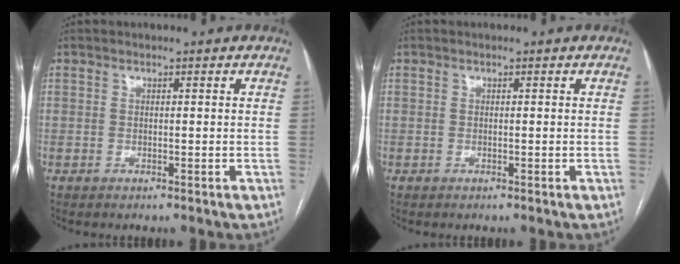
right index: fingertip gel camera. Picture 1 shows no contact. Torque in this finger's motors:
{"motor_torque": [0.00, 0.00, 0.00, 0.01]}